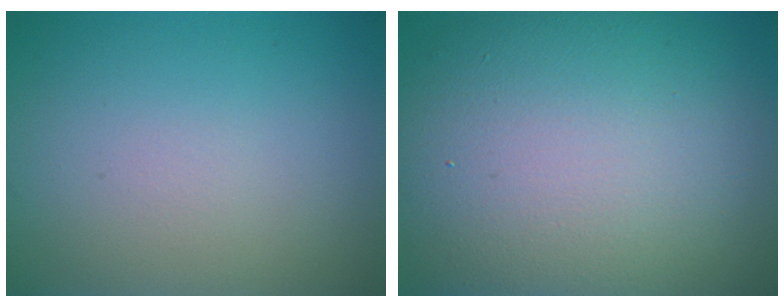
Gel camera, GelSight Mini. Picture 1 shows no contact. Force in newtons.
{"total": 15.1, "press": 15.1, "slide": 1.4}